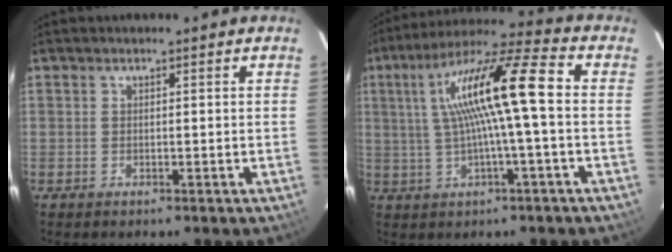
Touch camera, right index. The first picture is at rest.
{"total": 14.9, "force": [1.3, 0.8, 14.8], "torque": [-0.270, 0.025, 0.026]}